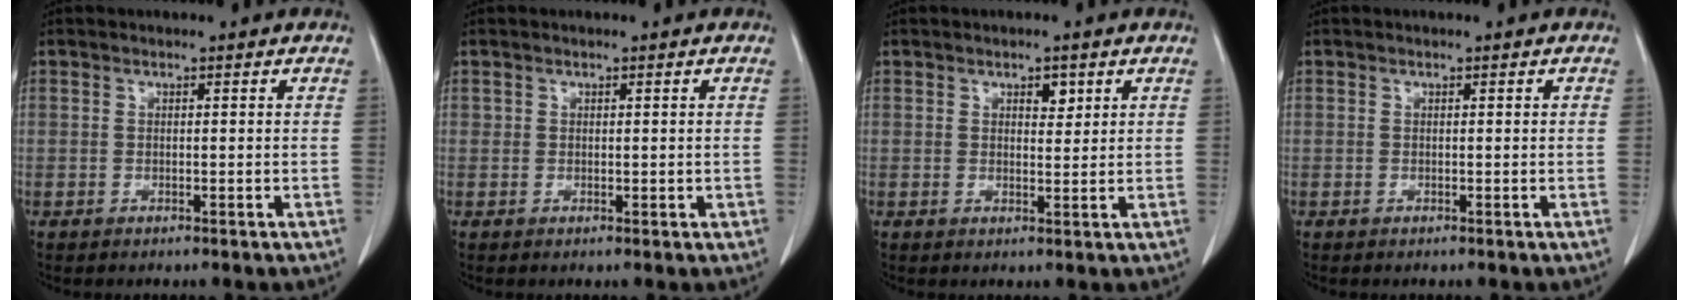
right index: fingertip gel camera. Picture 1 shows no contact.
{"total": 0.8, "force": [0.3, 0.7, 0.3], "torque": [-0.001, 0.003, 0.007]}
{"total": 2.2, "force": [1.2, 1.1, 1.5], "torque": [-0.019, -0.003, 0.018]}
{"total": 0.0}